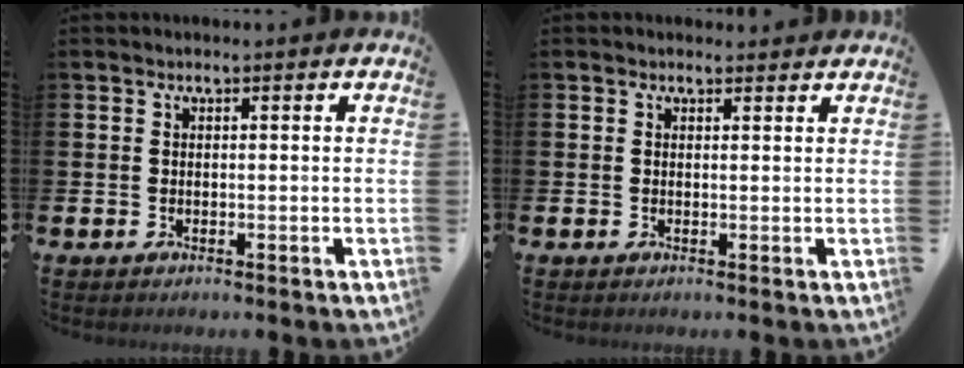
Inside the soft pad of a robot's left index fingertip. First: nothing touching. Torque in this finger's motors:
{"motor_torque": [0.94, -1.19, 0.14, 0.02]}